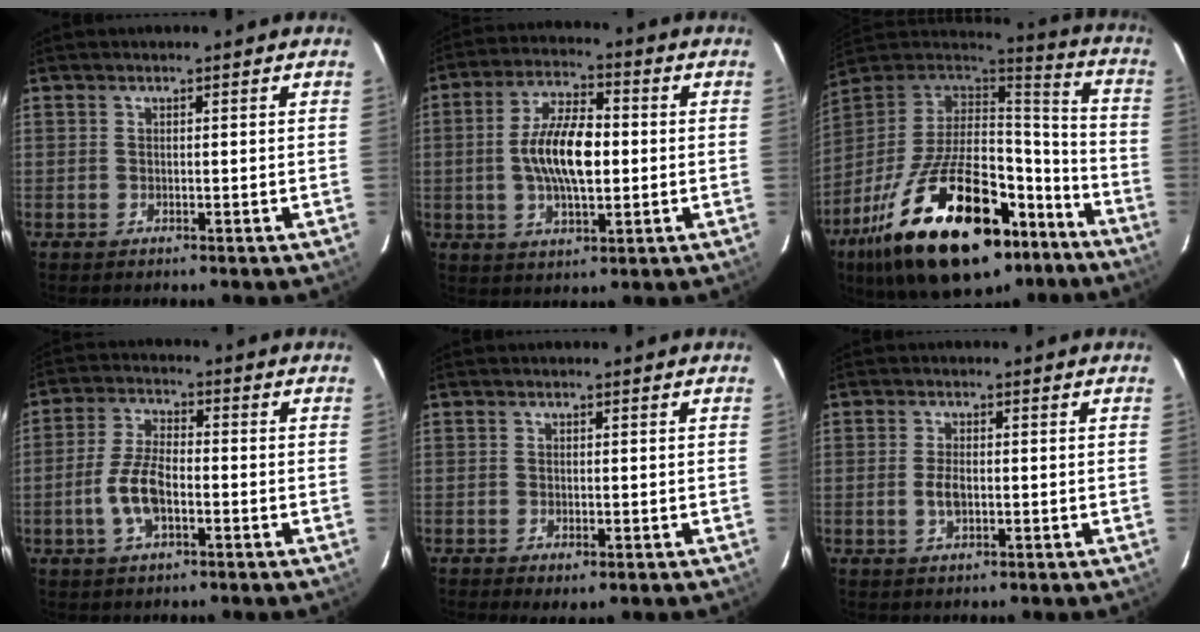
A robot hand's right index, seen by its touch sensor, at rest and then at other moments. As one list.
[{"total": 12.0, "force": [-0.4, 5.2, 10.8], "torque": [-0.209, 0.008, -0.008]}, {"total": 32.6, "force": [-18.8, 14.9, 22.1], "torque": [-0.390, -0.010, -0.274]}, {"total": 8.0, "force": [-2.6, 3.5, 6.7], "torque": [-0.143, 0.005, -0.049]}, {"total": 2.1, "force": [-1.0, 0.9, 1.6], "torque": [-0.029, -0.008, -0.012]}, {"total": 3.1, "force": [-0.6, 1.6, 2.5], "torque": [-0.051, -0.001, -0.010]}]